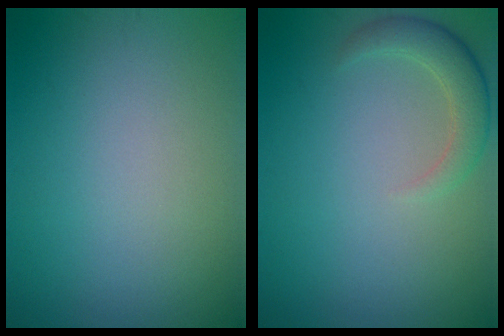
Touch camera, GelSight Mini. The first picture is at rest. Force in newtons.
{"total": 2.8, "press": 2.7, "slide": 0.4}